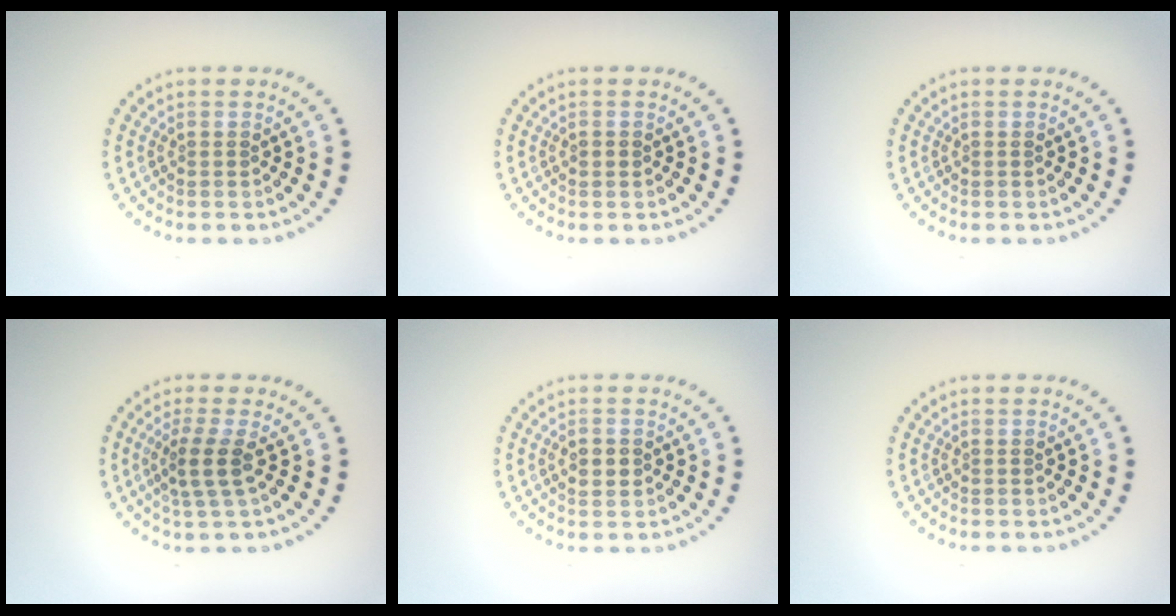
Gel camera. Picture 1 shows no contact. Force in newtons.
{"total": 0.8, "press": 0.8, "slide": 0.1}
{"total": 0.0}
{"total": 2.5, "press": 2.0, "slide": 1.6}
{"total": 2.0, "press": 2.0, "slide": 0.1}
{"total": 0.0}